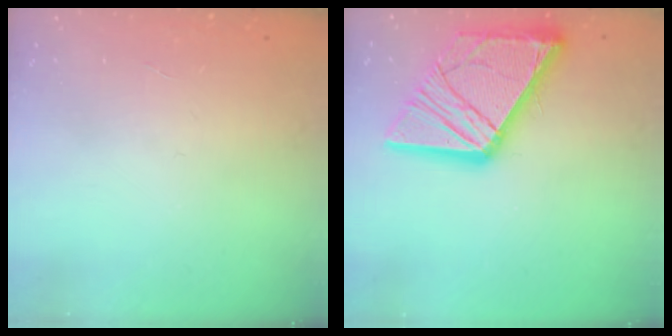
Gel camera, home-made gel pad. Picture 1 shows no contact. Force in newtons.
{"total": 18.9, "press": 18.8, "slide": 2.0}